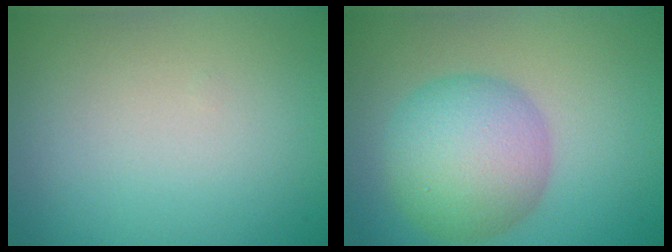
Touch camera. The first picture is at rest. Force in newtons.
{"total": 6.9, "press": 6.9, "slide": 0.1}